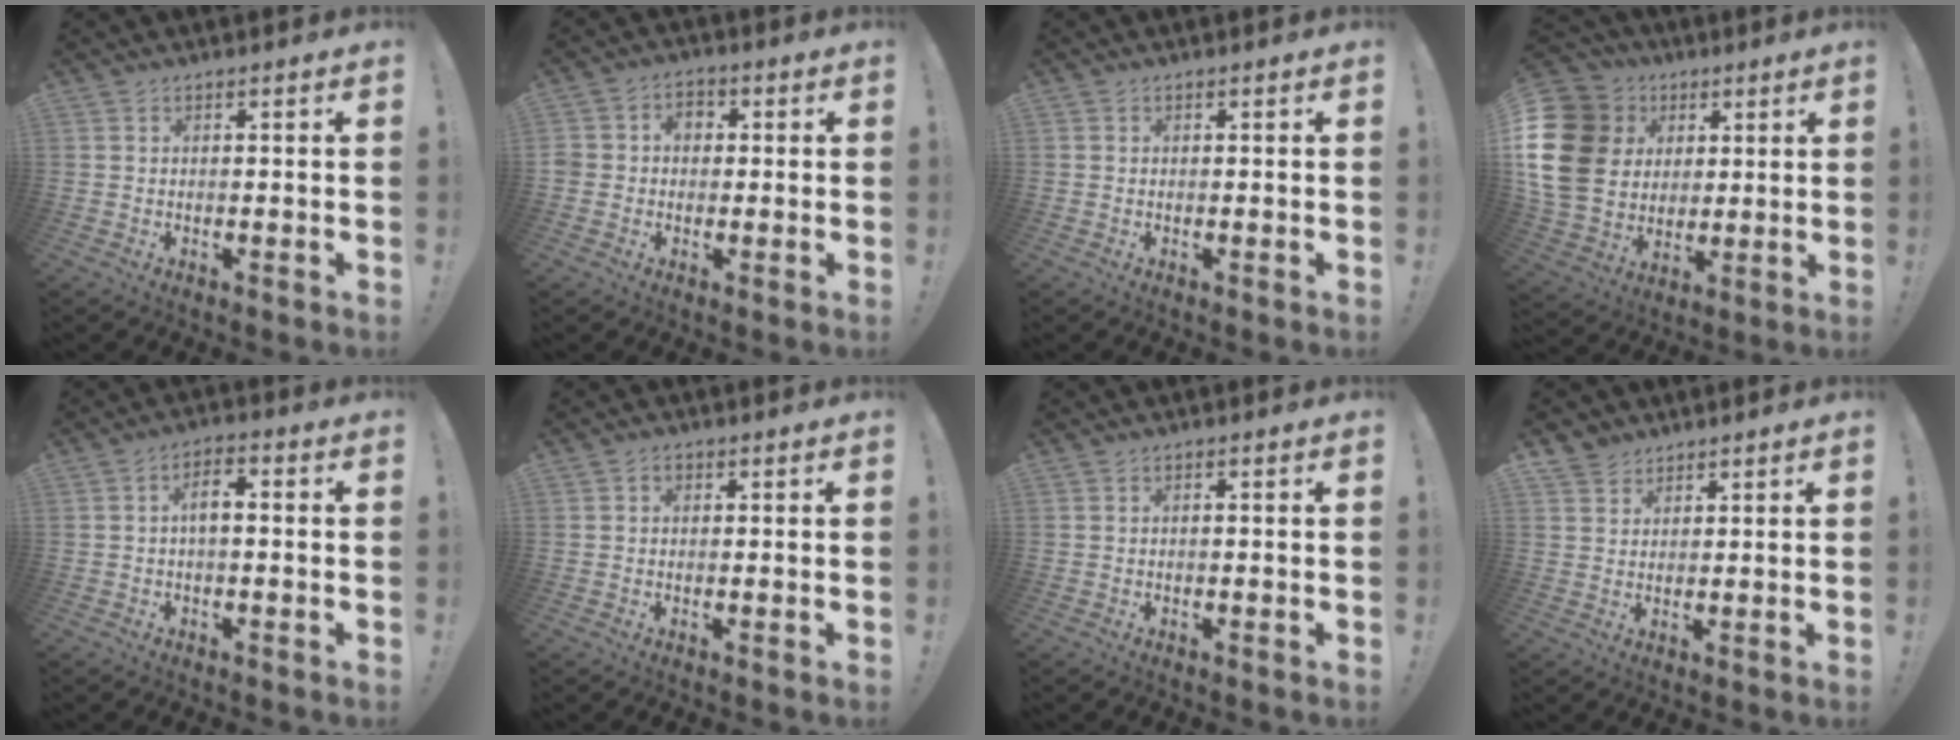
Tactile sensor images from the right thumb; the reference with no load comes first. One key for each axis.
{"total": 4.9, "fx": -0.3, "fy": 4.5, "fz": 2.1, "tx": -0.032, "ty": 0.010, "tz": -0.006}
{"total": 0.0}
{"total": 20.1, "fx": 4.3, "fy": 16.4, "fz": 10.8, "tx": -0.203, "ty": -0.014, "tz": 0.099}
{"total": 4.8, "fx": -0.2, "fy": 2.1, "fz": 4.3, "tx": -0.076, "ty": 0.011, "tz": -0.006}
{"total": 1.3, "fx": 0.0, "fy": 1.1, "fz": 0.7, "tx": -0.011, "ty": 0.004, "tz": -0.001}
{"total": 0.6, "fx": -0.4, "fy": 0.0, "fz": 0.4, "tx": -0.012, "ty": 0.001, "tz": -0.007}
{"total": 3.7, "fx": 3.1, "fy": 1.9, "fz": 0.2, "tx": -0.002, "ty": -0.019, "tz": 0.059}